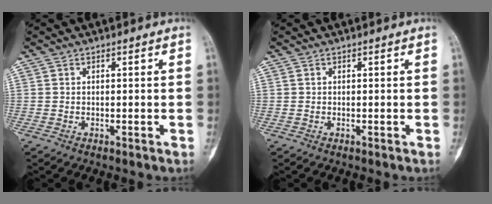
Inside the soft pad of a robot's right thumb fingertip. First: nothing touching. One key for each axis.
{"total": 0.0}